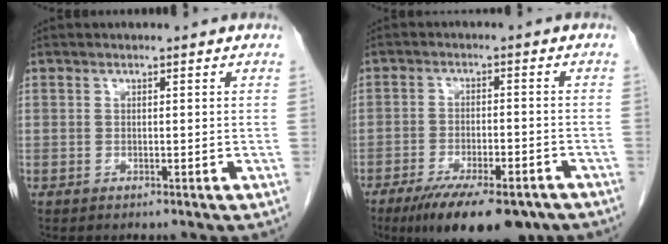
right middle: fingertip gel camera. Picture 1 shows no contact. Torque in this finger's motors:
{"motor_torque": [1.09, -1.05, 0.21, 0.09]}